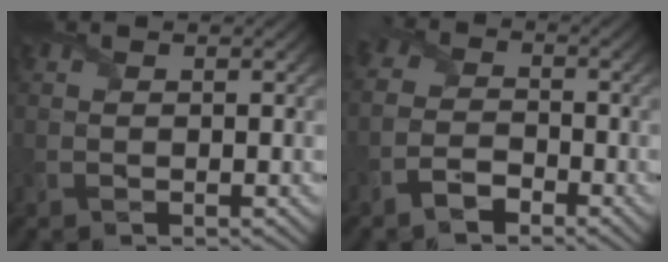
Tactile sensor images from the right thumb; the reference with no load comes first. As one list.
[{"total": 4.1, "force": [-2.6, 2.6, 1.8], "torque": [-0.035, -0.004, -0.067]}]